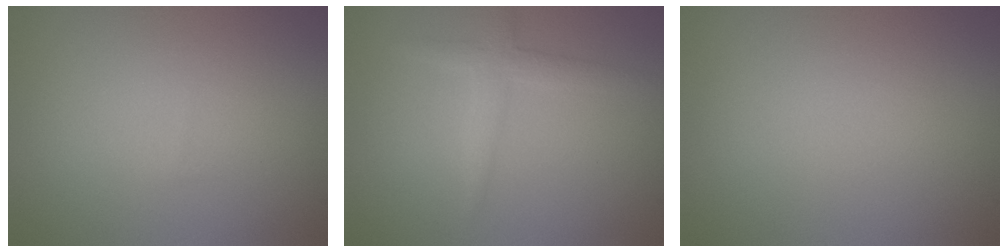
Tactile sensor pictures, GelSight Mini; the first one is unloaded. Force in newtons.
{"total": 2.2, "press": 2.2, "slide": 0.0}
{"total": 0.0}